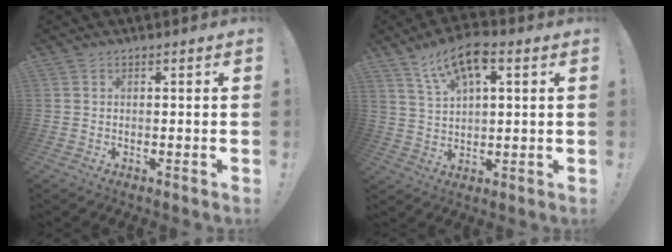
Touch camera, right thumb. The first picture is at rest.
{"total": 11.1, "force": [6.0, 4.8, 8.0], "torque": [-0.128, -0.022, 0.106]}